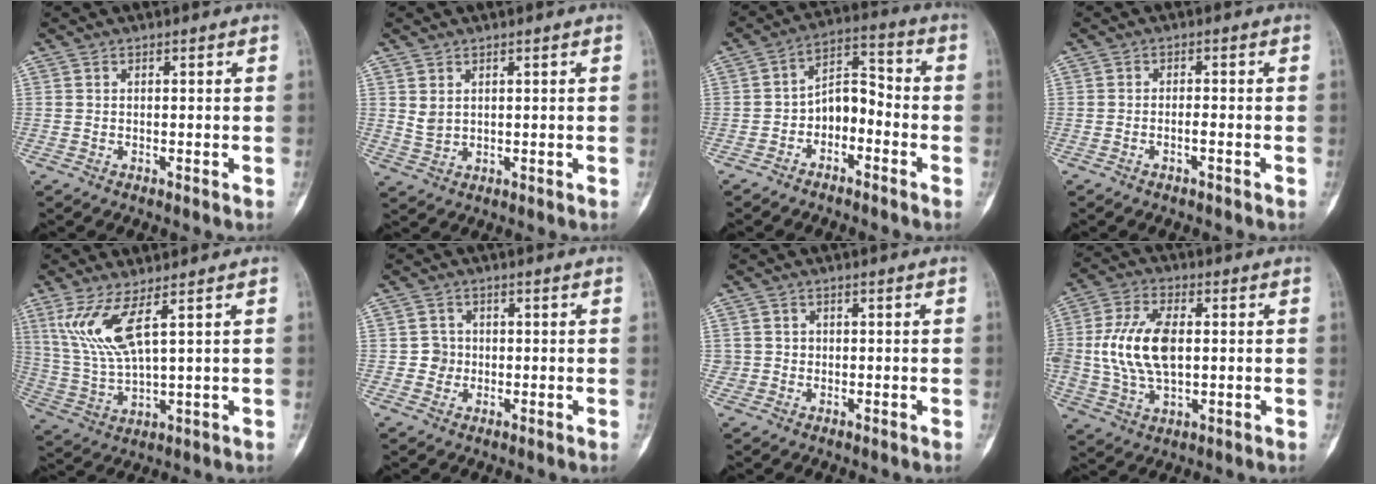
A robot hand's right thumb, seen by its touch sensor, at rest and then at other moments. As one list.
[{"total": 2.5, "force": [1.1, 1.7, 1.5], "torque": [-0.025, -0.009, 0.031]}, {"total": 7.5, "force": [-2.9, 4.8, 4.9], "torque": [-0.056, 0.047, -0.062]}, {"total": 1.4, "force": [-0.8, 0.3, 1.1], "torque": [-0.021, 0.010, -0.015]}, {"total": 9.7, "force": [4.6, 2.0, 8.4], "torque": [-0.200, -0.028, 0.106]}, {"total": 2.6, "force": [-0.2, 2.5, 0.3], "torque": [0.016, 0.008, -0.008]}, {"total": 1.9, "force": [0.1, 1.8, 0.0], "torque": [0.014, 0.007, 0.002]}, {"total": 13.5, "force": [0.9, 7.5, 11.2], "torque": [-0.226, 0.005, 0.019]}]